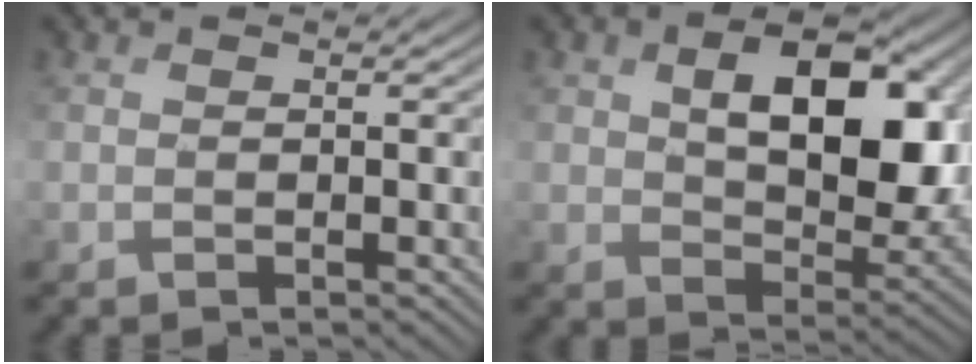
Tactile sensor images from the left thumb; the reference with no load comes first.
{"total": 12.2, "force": [2.4, 7.7, 9.2], "torque": [-0.147, -0.013, 0.048]}